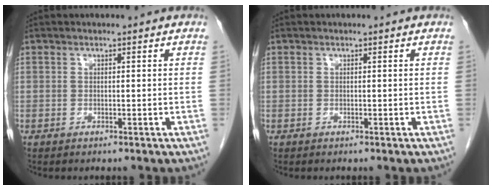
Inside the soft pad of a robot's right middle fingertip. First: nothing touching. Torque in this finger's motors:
{"motor_torque": [0.00, 0.00, 0.00, 0.00]}